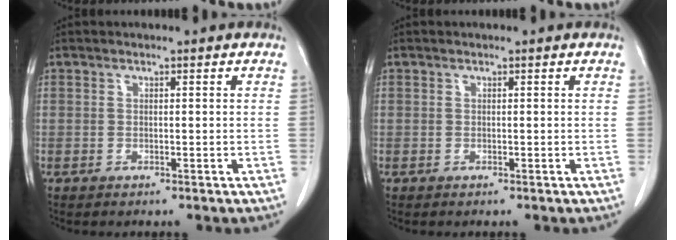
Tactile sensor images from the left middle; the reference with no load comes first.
{"total": 0.0}